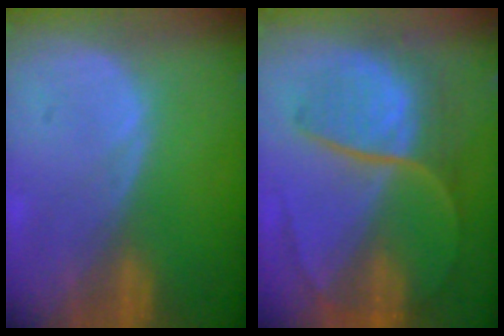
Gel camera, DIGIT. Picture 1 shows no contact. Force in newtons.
{"total": 8.7, "press": 7.5, "slide": 4.5}